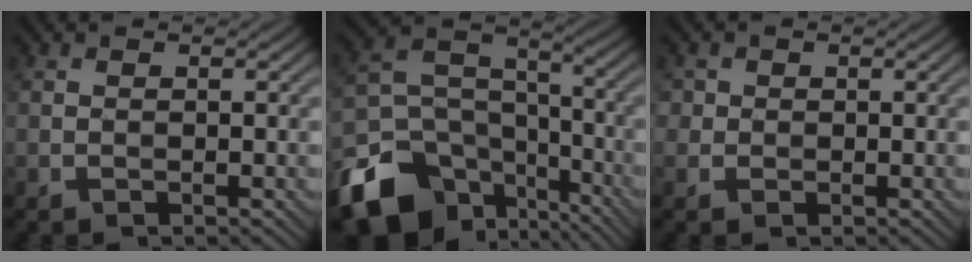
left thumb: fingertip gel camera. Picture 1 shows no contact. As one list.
[{"total": 14.1, "force": [-8.8, 9.2, 6.2], "torque": [-0.172, -0.028, -0.154]}, {"total": 2.0, "force": [0.6, 1.9, 0.2], "torque": [-0.012, 0.000, 0.006]}]